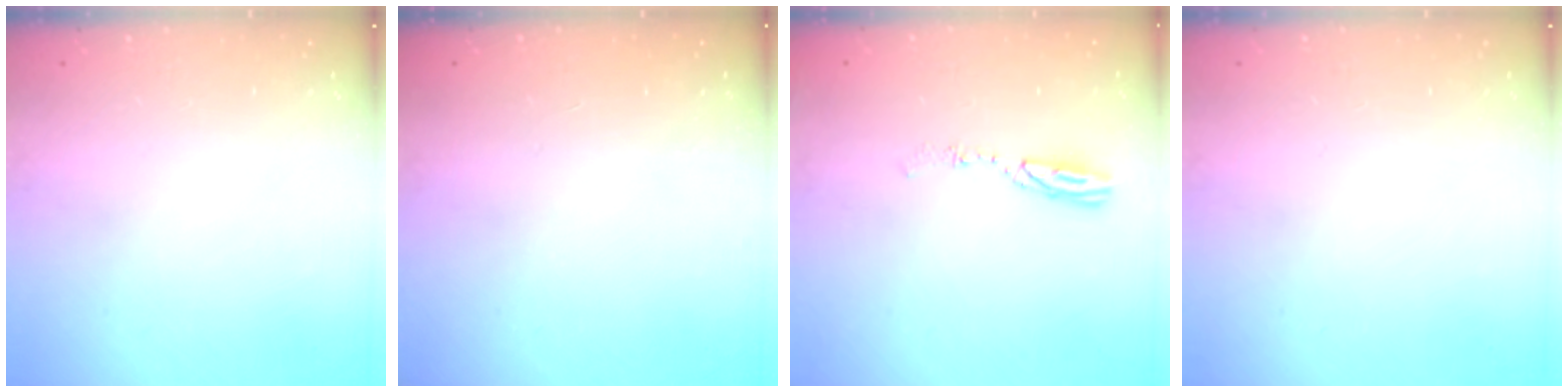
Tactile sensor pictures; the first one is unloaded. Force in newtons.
{"total": 0.0}
{"total": 5.2, "press": 5.1, "slide": 0.4}
{"total": 0.0}